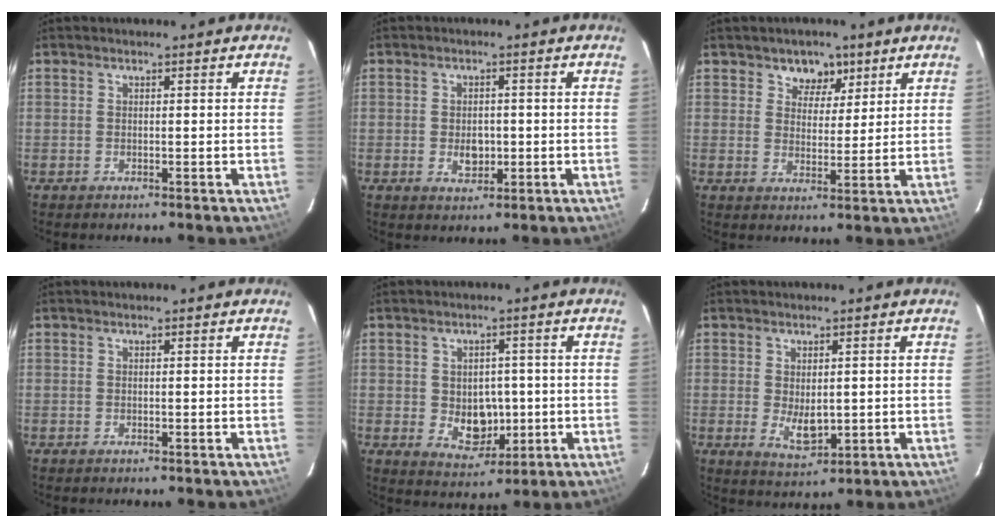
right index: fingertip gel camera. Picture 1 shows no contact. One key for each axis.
{"total": 4.0, "fx": -0.8, "fy": 2.8, "fz": 2.7, "tx": -0.046, "ty": -0.001, "tz": -0.009}
{"total": 5.5, "fx": 3.3, "fy": 4.1, "fz": 1.6, "tx": -0.013, "ty": -0.004, "tz": 0.051}
{"total": 0.0}
{"total": 7.1, "fx": -0.7, "fy": 5.7, "fz": 4.3, "tx": -0.076, "ty": -0.003, "tz": 0.007}
{"total": 5.1, "fx": -0.2, "fy": 2.9, "fz": 4.2, "tx": -0.069, "ty": -0.013, "tz": 0.005}